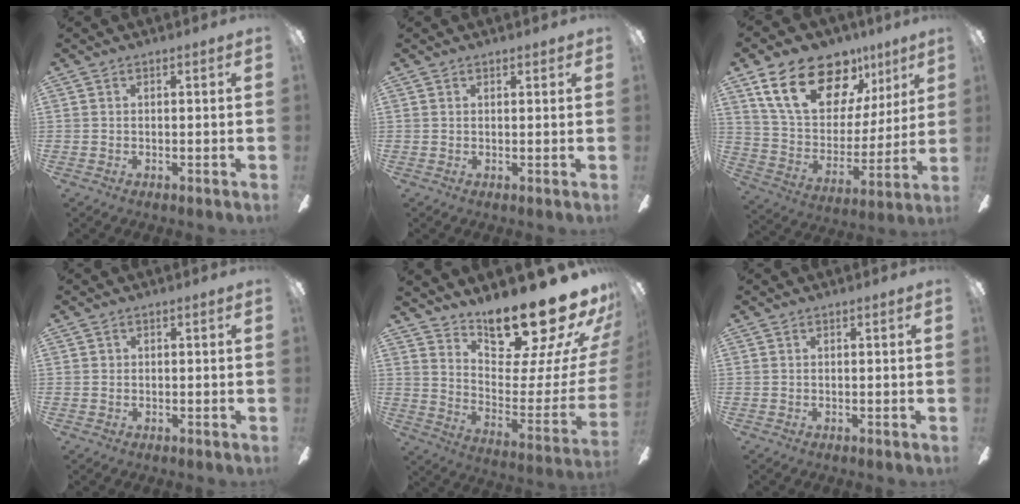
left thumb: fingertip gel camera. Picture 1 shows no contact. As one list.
[{"total": 0.9, "force": [0.7, 0.2, 0.6], "torque": [-0.005, -0.004, 0.011]}, {"total": 21.8, "force": [13.2, 12.5, 12.0], "torque": [-0.203, -0.065, 0.240]}, {"total": 1.1, "force": [-0.2, 1.0, 0.1], "torque": [-0.001, 0.006, -0.007]}, {"total": 24.3, "force": [20.5, 6.2, 11.4], "torque": [-0.148, -0.166, 0.339]}, {"total": 0.0}]